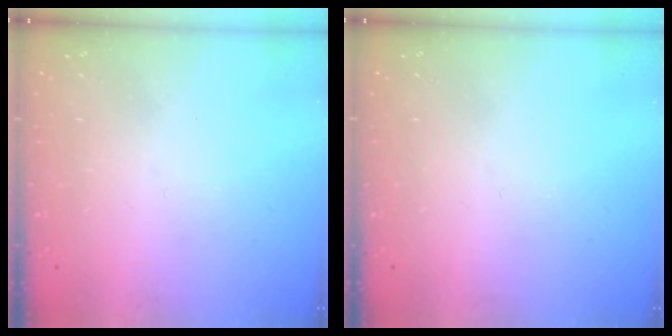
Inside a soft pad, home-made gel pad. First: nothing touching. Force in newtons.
{"total": 0.0}